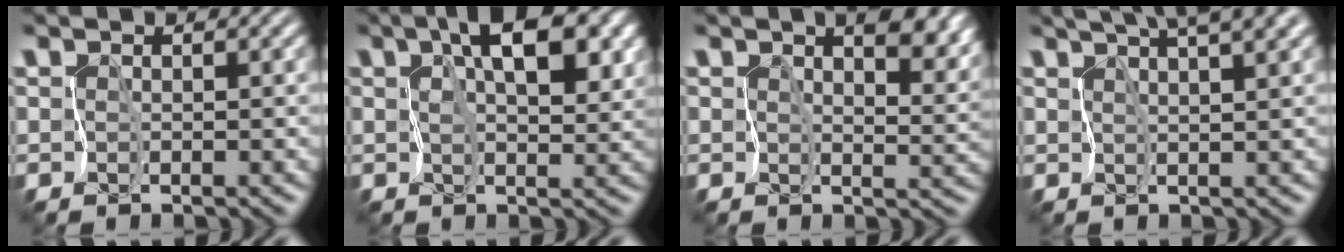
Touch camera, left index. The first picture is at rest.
{"total": 7.7, "force": [2.8, 3.6, 6.3], "torque": [-0.098, 0.003, 0.040]}
{"total": 8.6, "force": [4.6, 4.3, 5.8], "torque": [-0.082, 0.005, 0.069]}
{"total": 8.0, "force": [5.6, 2.2, 5.3], "torque": [-0.079, 0.026, 0.071]}